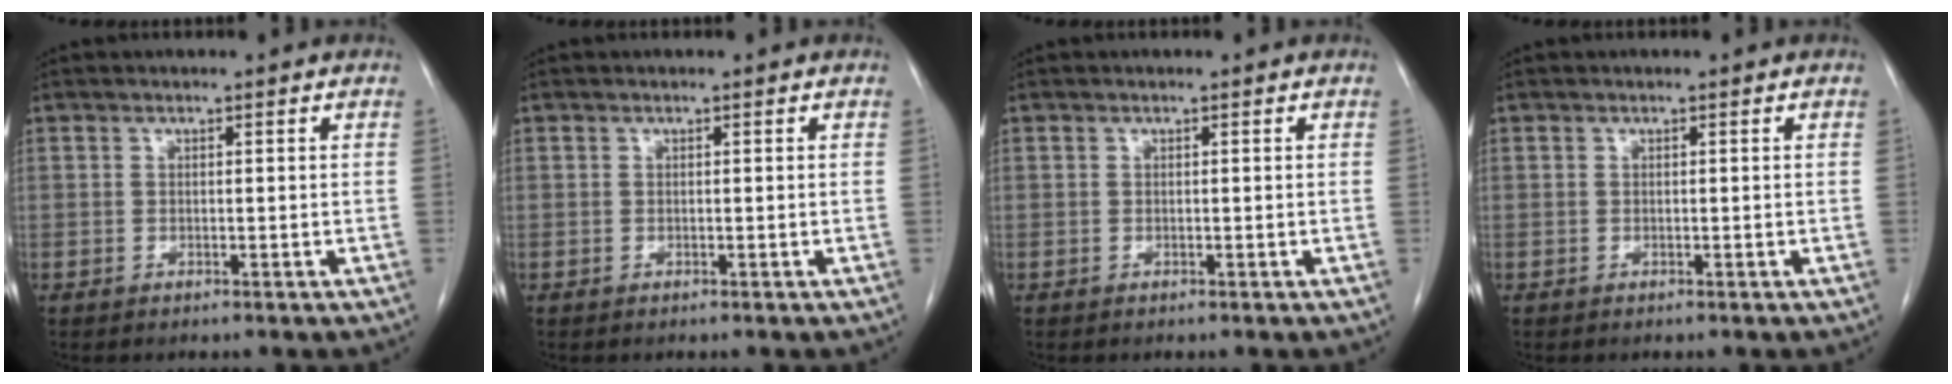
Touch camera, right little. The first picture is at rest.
{"total": 0.0}
{"total": 0.0}
{"total": 0.0}